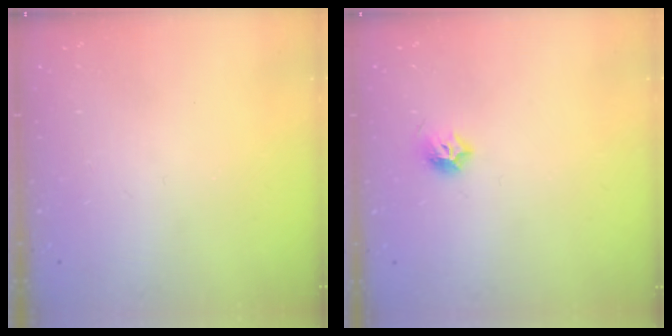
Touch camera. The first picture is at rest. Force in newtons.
{"total": 6.8, "press": 6.7, "slide": 0.8}